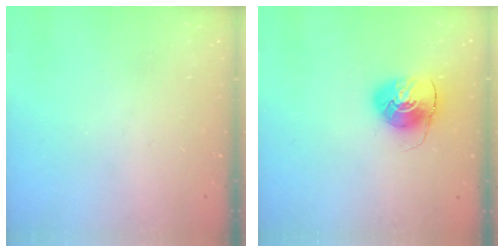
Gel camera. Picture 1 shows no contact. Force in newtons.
{"total": 8.5, "press": 8.5, "slide": 0.1}